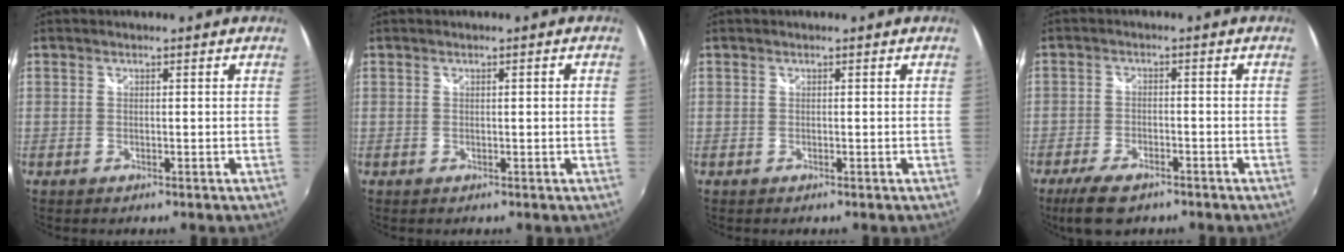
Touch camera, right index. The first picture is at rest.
{"total": 1.3, "force": [0.1, -0.1, 1.3], "torque": [-0.016, 0.002, 0.000]}
{"total": 0.0}
{"total": 7.6, "force": [-5.6, 3.0, 4.1], "torque": [-0.106, -0.013, -0.099]}